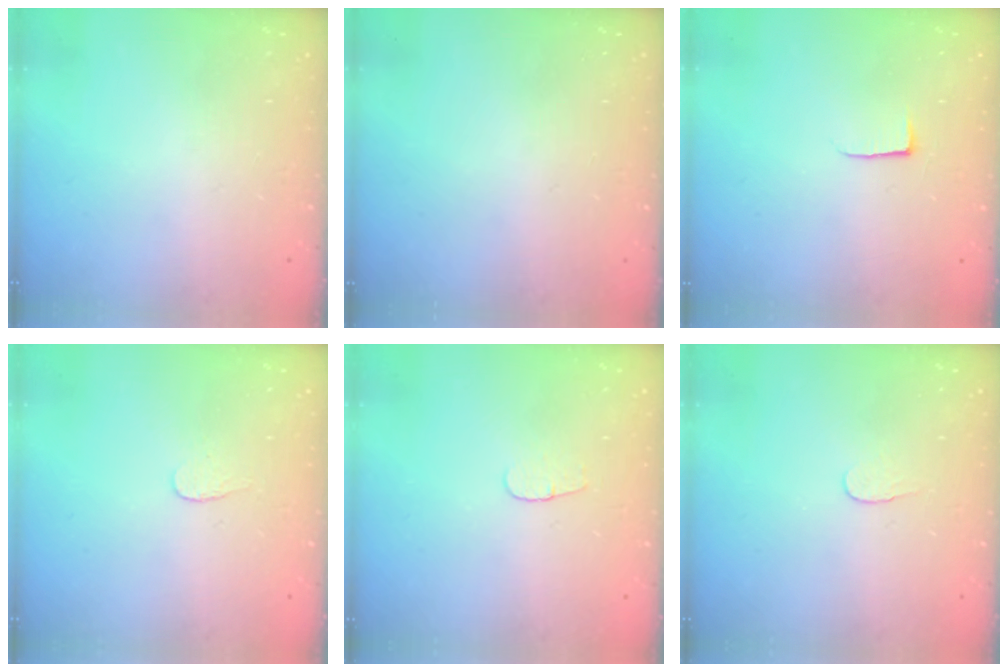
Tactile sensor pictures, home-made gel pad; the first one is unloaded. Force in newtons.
{"total": 0.6, "press": 0.6, "slide": 0.2}
{"total": 3.8, "press": 3.8, "slide": 0.5}
{"total": 2.7, "press": 2.7, "slide": 0.3}
{"total": 3.6, "press": 3.6, "slide": 0.4}
{"total": 3.8, "press": 3.8, "slide": 0.3}